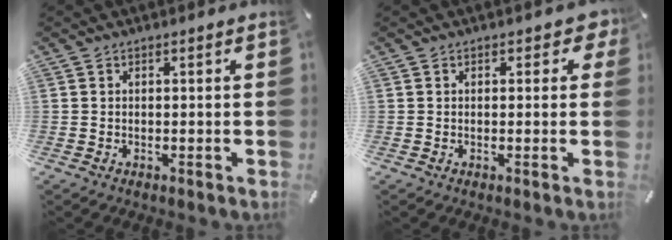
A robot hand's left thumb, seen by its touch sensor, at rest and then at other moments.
{"total": 2.1, "force": [0.5, 1.6, 1.3], "torque": [-0.002, -0.001, 0.001]}